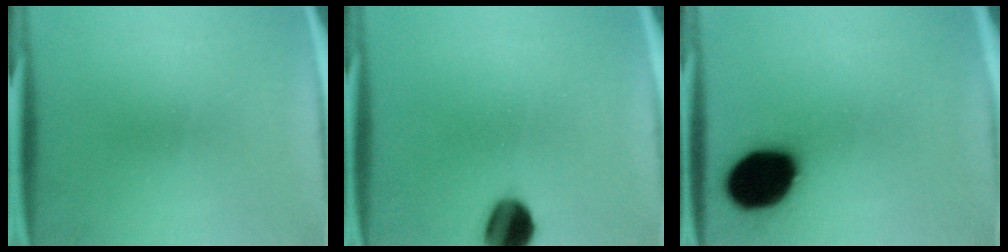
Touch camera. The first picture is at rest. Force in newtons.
{"total": 9.0}
{"total": 18.7}